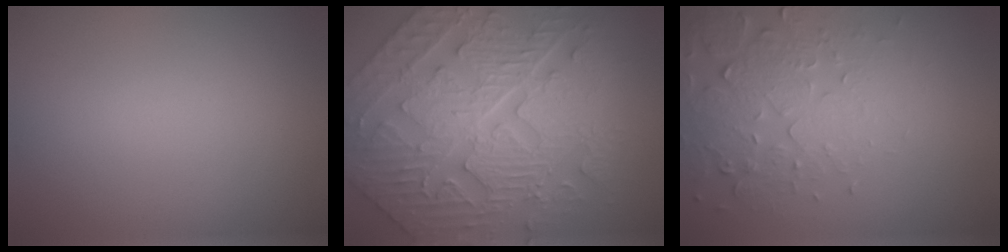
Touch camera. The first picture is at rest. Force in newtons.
{"total": 8.9, "press": 7.2, "slide": 5.1}
{"total": 5.3, "press": 3.9, "slide": 3.6}